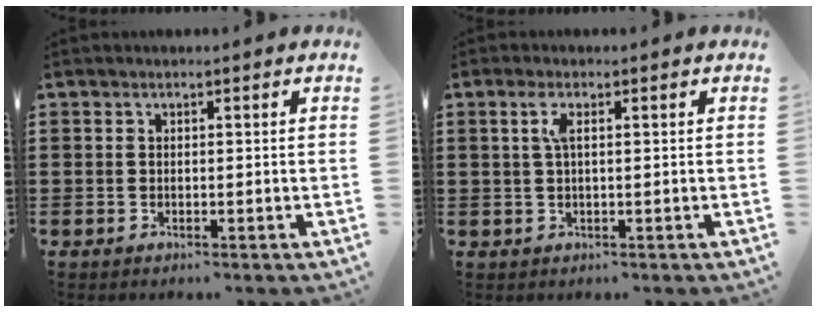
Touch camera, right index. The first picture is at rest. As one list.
[{"total": 2.7, "force": [0.8, 0.5, 2.5], "torque": [-0.052, 0.006, 0.011]}]